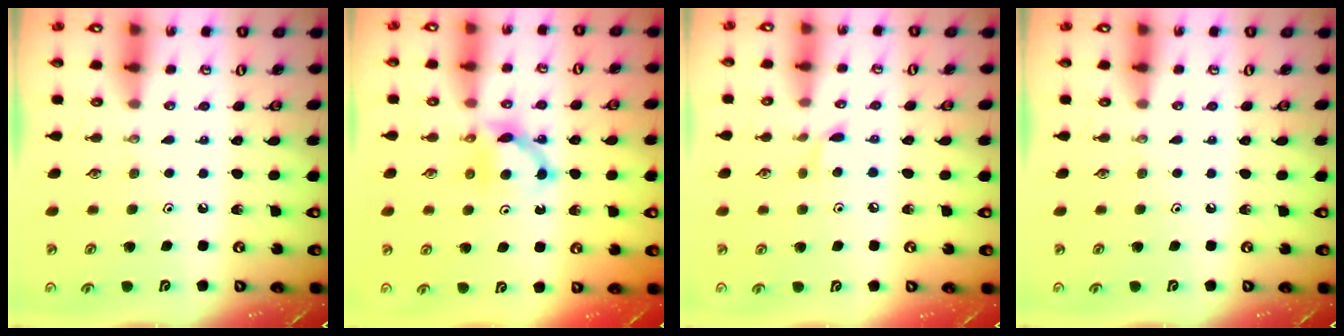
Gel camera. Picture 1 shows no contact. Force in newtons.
{"total": 7.0, "press": 7.0, "slide": 0.7}
{"total": 6.5, "press": 6.5, "slide": 0.5}
{"total": 0.0}